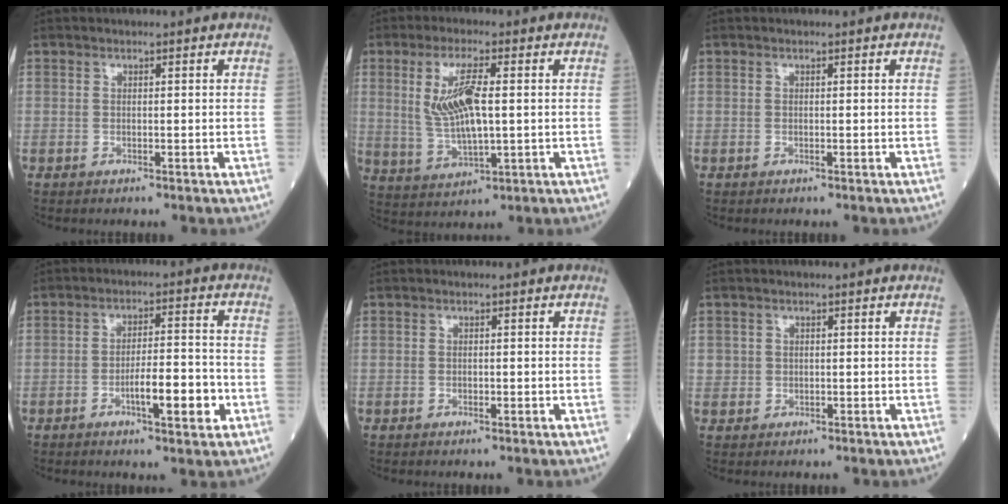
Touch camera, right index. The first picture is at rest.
{"total": 8.9, "force": [1.3, 1.9, 8.6], "torque": [-0.180, -0.001, 0.032]}
{"total": 0.0}
{"total": 7.5, "force": [-2.7, 1.4, 6.9], "torque": [-0.111, 0.003, -0.044]}
{"total": 0.6, "force": [-0.2, 0.3, 0.5], "torque": [-0.009, 0.000, -0.004]}
{"total": 1.4, "force": [0.2, 1.4, 0.3], "torque": [0.001, 0.004, 0.004]}